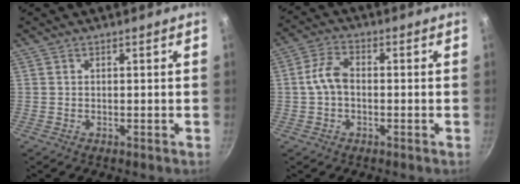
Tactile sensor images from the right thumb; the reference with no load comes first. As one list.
[{"total": 5.5, "force": [-0.5, 3.5, 4.2], "torque": [-0.080, 0.025, -0.015]}]